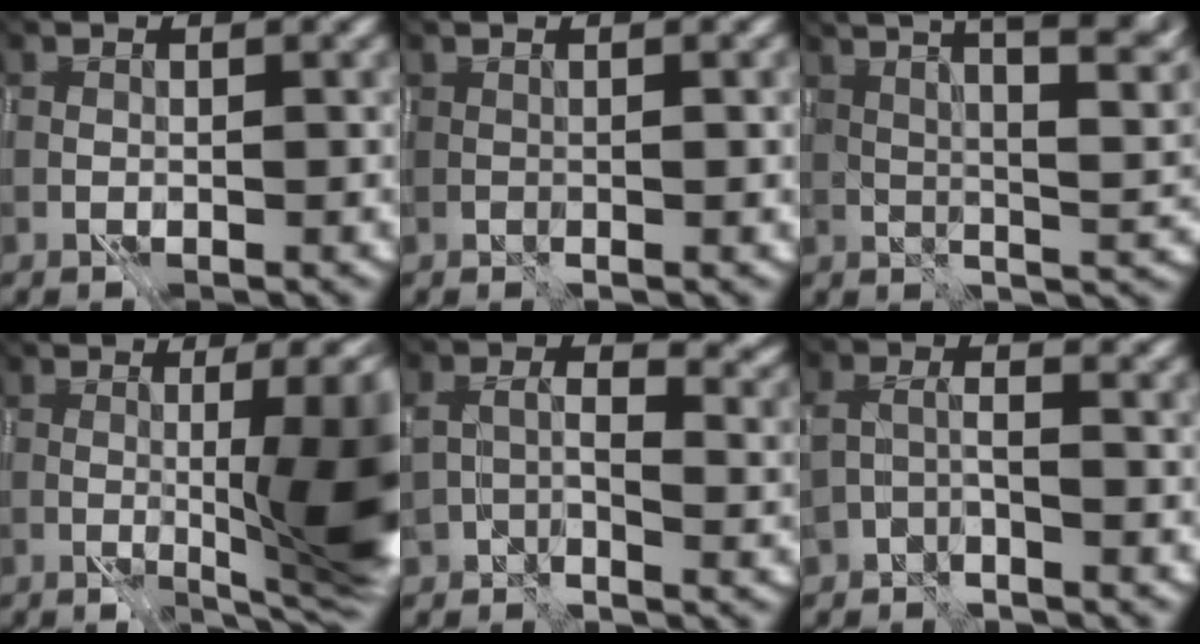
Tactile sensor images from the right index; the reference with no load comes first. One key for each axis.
{"total": 0.6, "fx": 0.5, "fy": 0.0, "fz": 0.3, "tx": -0.007, "ty": -0.003, "tz": 0.005}
{"total": 8.9, "fx": 5.4, "fy": 0.9, "fz": 7.1, "tx": -0.066, "ty": 0.032, "tz": 0.067}
{"total": 10.0, "fx": -1.2, "fy": 1.6, "fz": 9.8, "tx": -0.117, "ty": -0.004, "tz": -0.006}
{"total": 4.9, "fx": 0.1, "fy": 3.0, "fz": 3.9, "tx": -0.055, "ty": -0.011, "tz": 0.011}
{"total": 1.9, "fx": -1.6, "fy": -0.2, "fz": 1.0, "tx": -0.025, "ty": 0.001, "tz": -0.023}